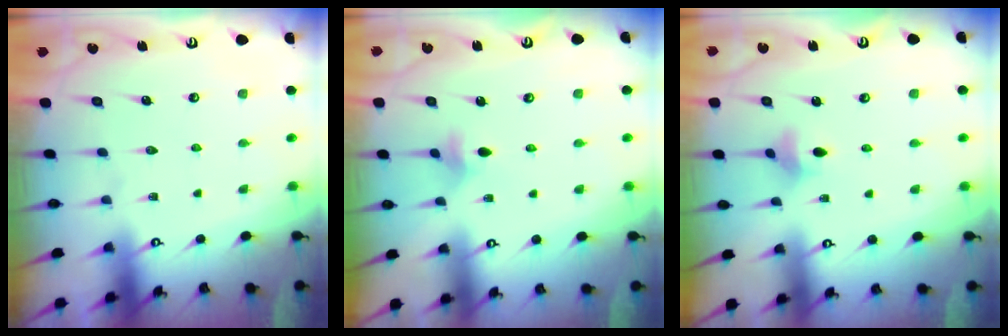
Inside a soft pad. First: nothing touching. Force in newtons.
{"total": 4.6, "press": 4.5, "slide": 1.0}
{"total": 4.8, "press": 4.7, "slide": 0.8}